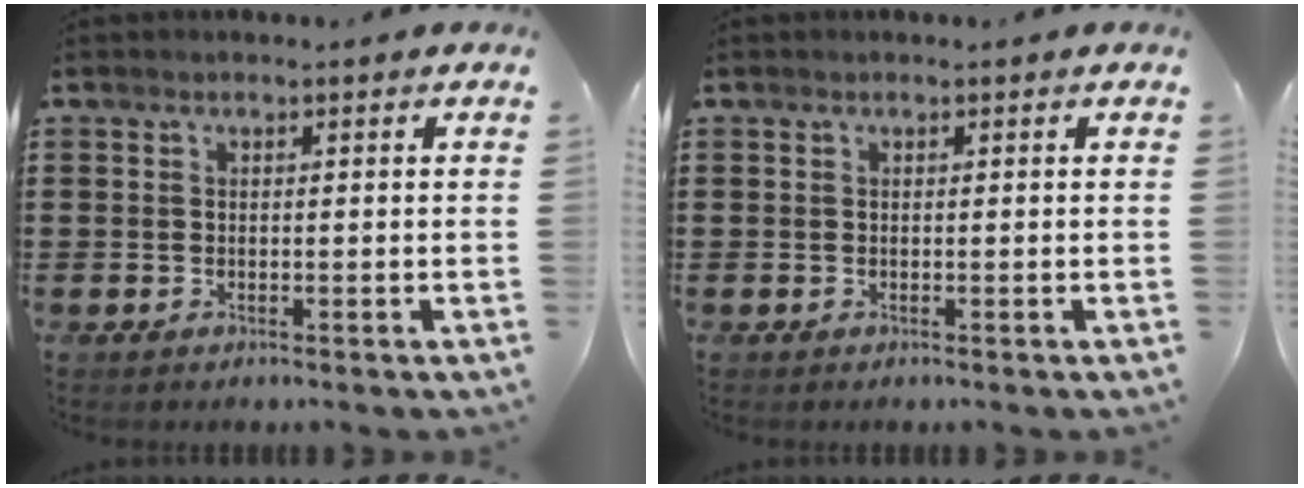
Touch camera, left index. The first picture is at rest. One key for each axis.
{"total": 0.0}